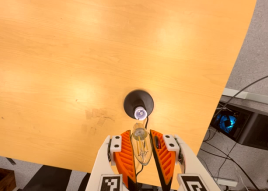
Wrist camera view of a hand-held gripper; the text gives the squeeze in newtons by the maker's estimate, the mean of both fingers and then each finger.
{"total": 12.3, "left": 13.0, "right": 11.7}